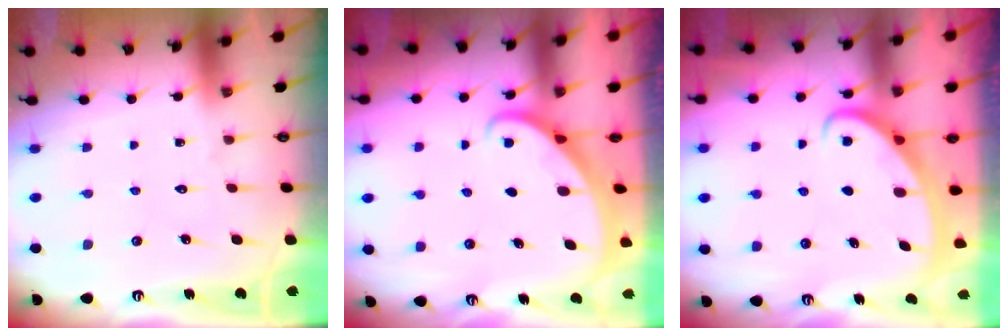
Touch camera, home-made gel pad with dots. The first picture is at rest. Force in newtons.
{"total": 1.6, "press": 1.6, "slide": 0.1}
{"total": 2.9, "press": 2.8, "slide": 0.3}